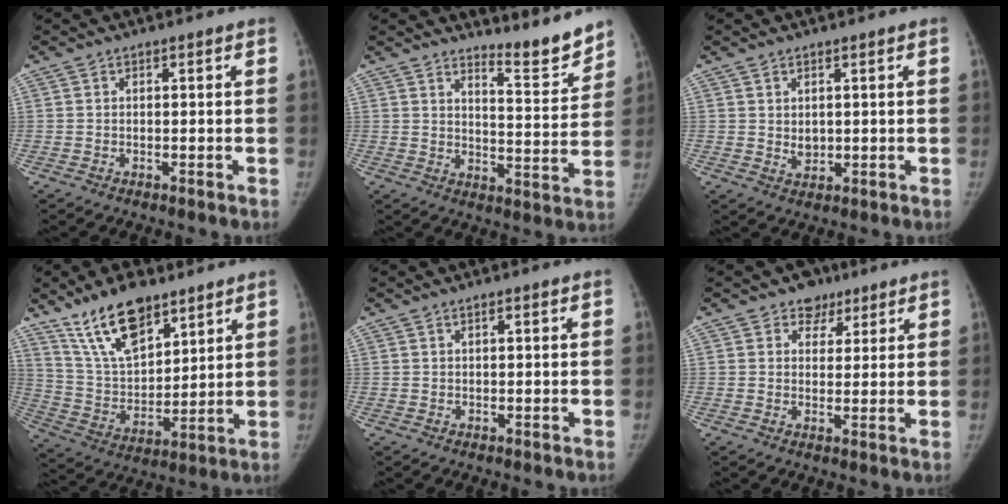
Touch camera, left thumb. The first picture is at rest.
{"total": 9.0, "force": [8.3, 1.1, 3.4], "torque": [-0.029, -0.076, 0.127]}
{"total": 2.3, "force": [0.6, 1.7, 1.3], "torque": [-0.014, -0.010, 0.017]}
{"total": 16.0, "force": [11.0, 6.9, 9.2], "torque": [-0.135, -0.054, 0.214]}
{"total": 1.0, "force": [0.5, 0.3, 0.8], "torque": [-0.012, 0.000, 0.009]}
{"total": 5.0, "force": [3.2, 3.7, 0.9], "torque": [0.015, -0.014, 0.046]}